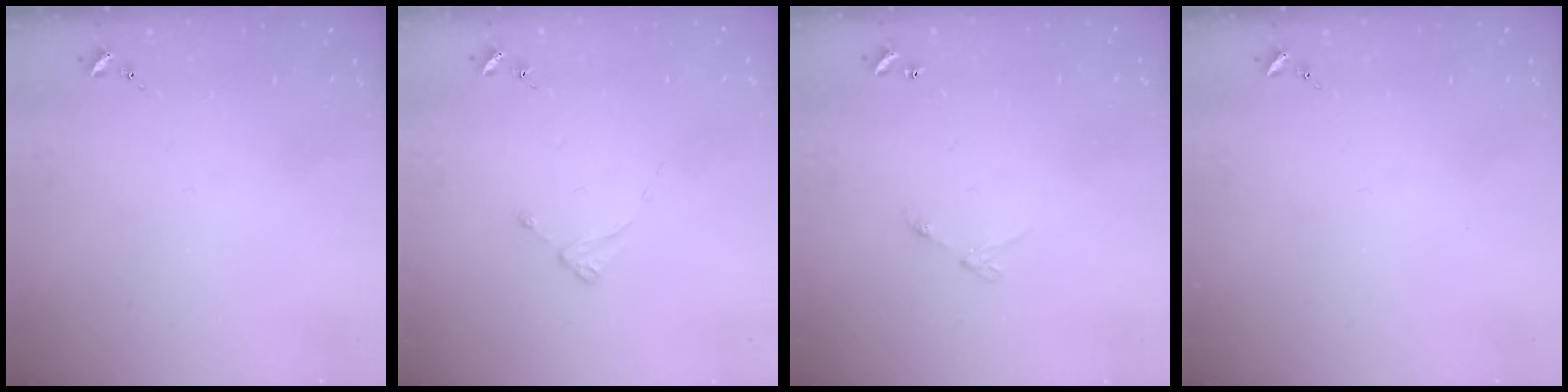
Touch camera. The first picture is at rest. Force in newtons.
{"total": 2.4, "press": 2.4, "slide": 0.3}
{"total": 4.6, "press": 4.6, "slide": 0.5}
{"total": 0.0}